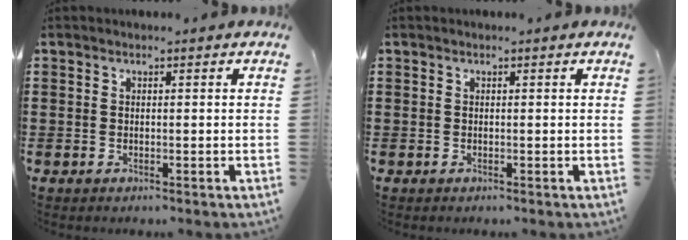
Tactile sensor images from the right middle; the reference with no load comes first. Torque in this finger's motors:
{"motor_torque": [0.19, -0.07, 0.24, 0.01]}